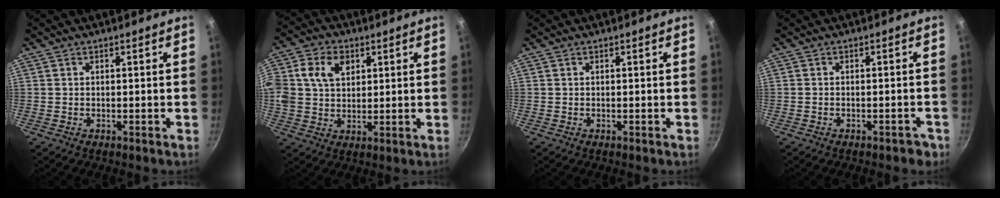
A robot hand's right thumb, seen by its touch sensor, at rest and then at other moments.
{"total": 11.2, "force": [3.3, 8.4, 6.6], "torque": [-0.125, 0.016, 0.054]}
{"total": 0.0}
{"total": 2.5, "force": [-1.7, 1.3, 1.4], "torque": [-0.007, 0.032, -0.006]}